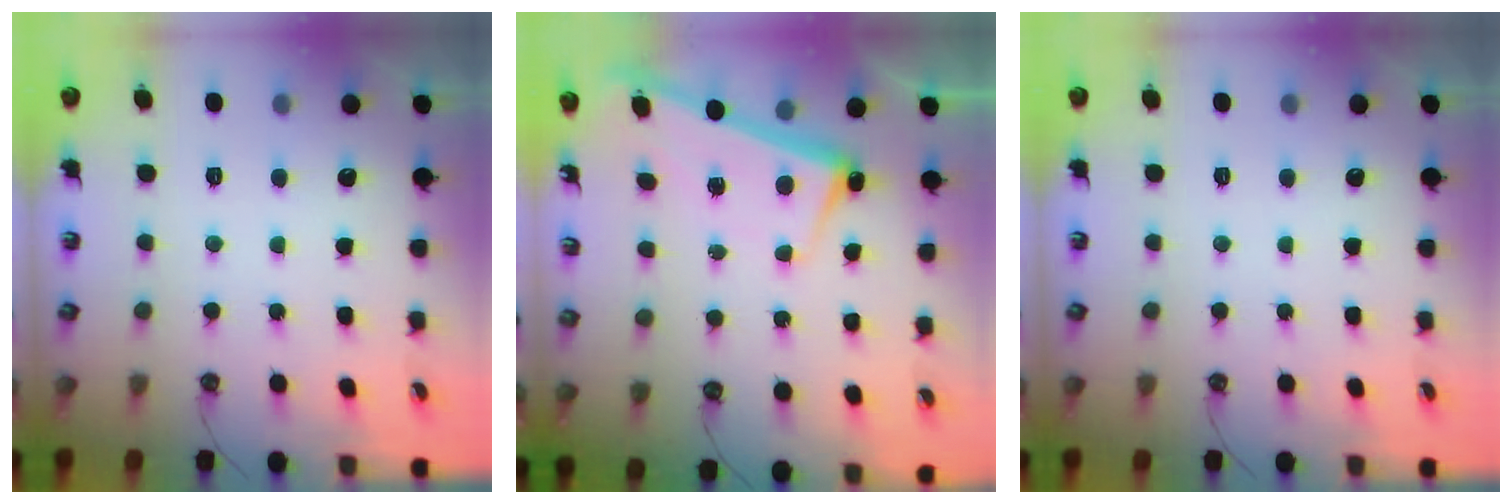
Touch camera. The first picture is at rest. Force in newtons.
{"total": 2.4, "press": 2.3, "slide": 0.5}
{"total": 0.0}